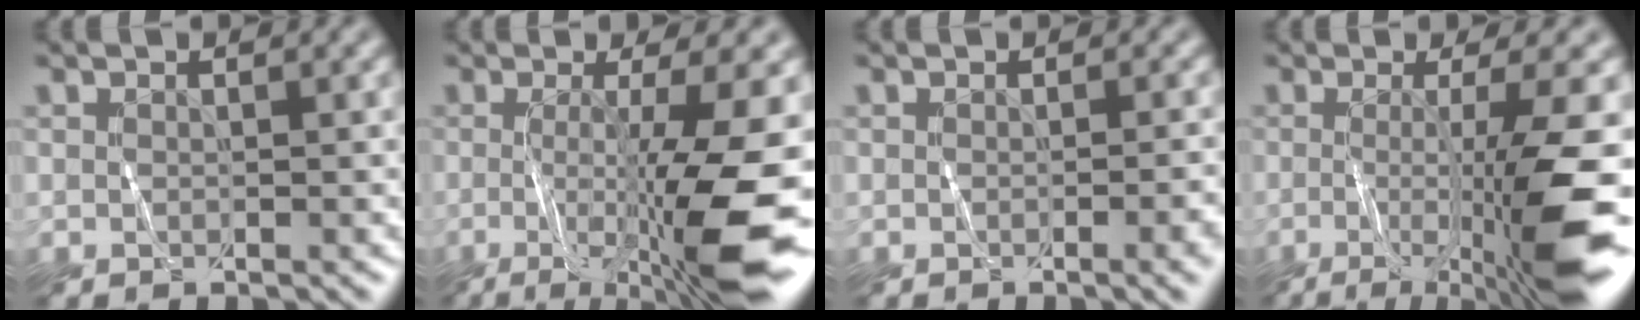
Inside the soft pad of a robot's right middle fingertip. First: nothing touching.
{"total": 10.8, "force": [-2.0, 2.4, 10.3], "torque": [-0.167, -0.027, -0.027]}
{"total": 3.4, "force": [-0.7, 1.2, 3.2], "torque": [-0.024, 0.001, -0.007]}
{"total": 9.9, "force": [-2.2, 1.8, 9.4], "torque": [-0.140, -0.017, -0.036]}